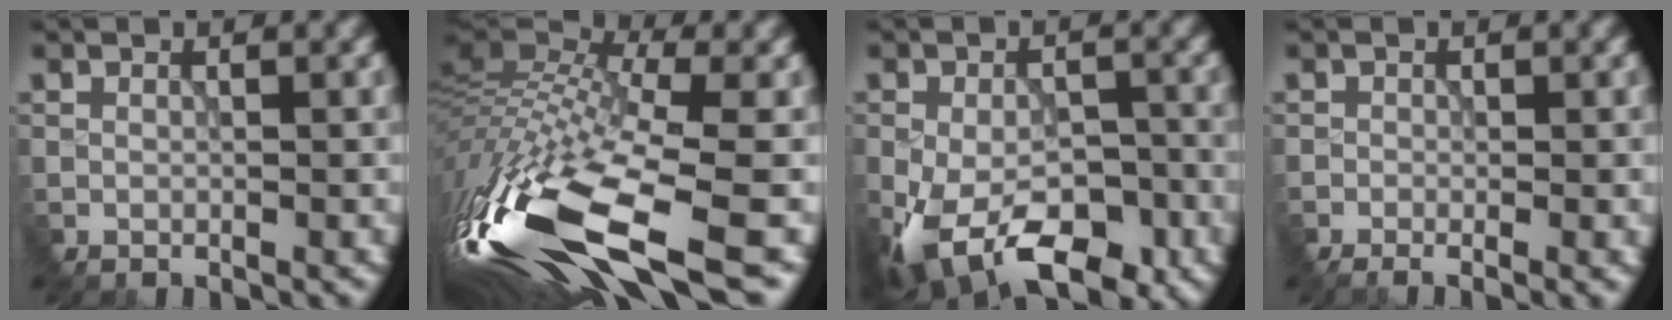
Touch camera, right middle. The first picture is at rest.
{"total": 16.5, "force": [-6.1, 5.7, 14.3], "torque": [-0.341, -0.019, -0.086]}
{"total": 9.9, "force": [-5.8, 4.9, 6.3], "torque": [-0.142, -0.031, -0.072]}
{"total": 2.3, "force": [-1.4, 0.5, 1.8], "torque": [-0.024, -0.005, 0.002]}